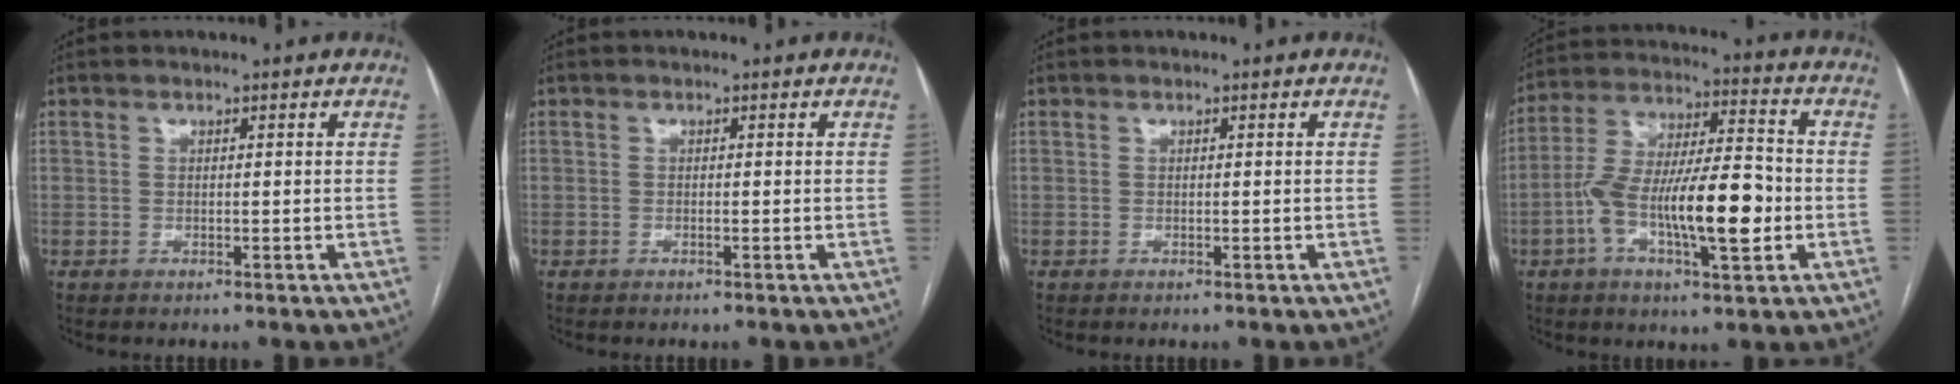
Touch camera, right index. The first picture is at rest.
{"total": 0.0}
{"total": 0.0}
{"total": 16.1, "force": [-3.8, 3.7, 15.2], "torque": [-0.281, 0.014, -0.064]}